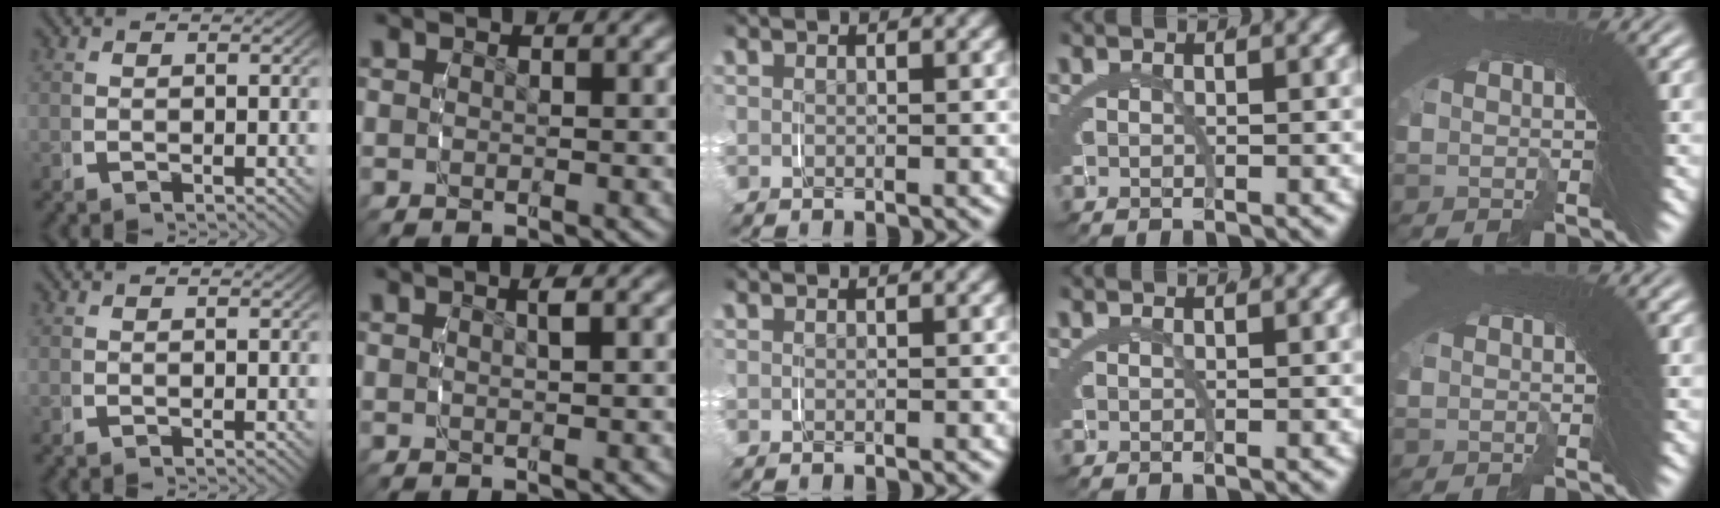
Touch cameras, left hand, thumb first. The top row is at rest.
{"index": {"total": 0.8, "force": [0.3, -0.3, 0.7], "torque": [-0.013, 0.001, 0.010]}}